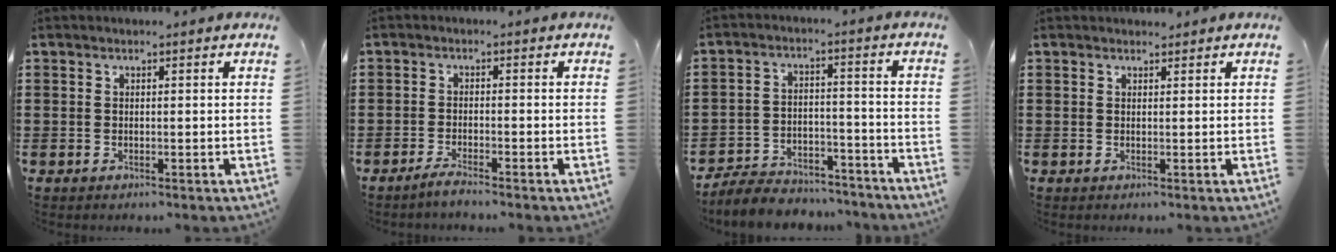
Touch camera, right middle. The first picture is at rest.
{"total": 2.0, "force": [-1.7, -0.2, 1.1], "torque": [-0.018, -0.002, -0.030]}
{"total": 6.3, "force": [-6.1, 1.2, 1.2], "torque": [-0.028, 0.010, -0.121]}
{"total": 0.8, "force": [0.6, 0.4, -0.1], "torque": [0.008, -0.003, 0.011]}